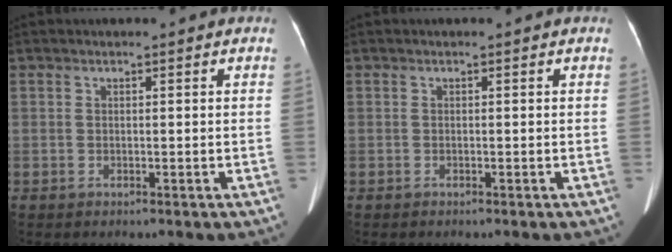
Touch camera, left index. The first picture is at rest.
{"total": 0.5, "force": [-0.5, 0.0, 0.0], "torque": [-0.007, -0.004, -0.008]}